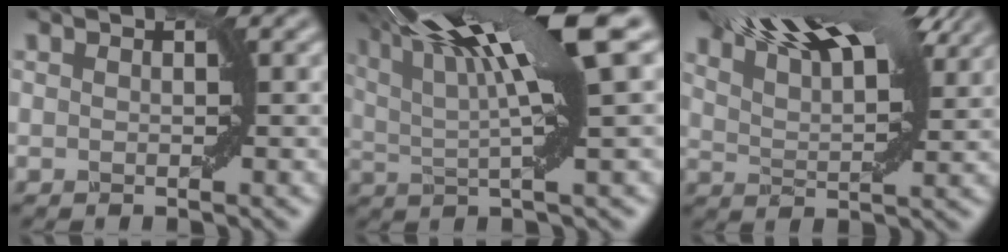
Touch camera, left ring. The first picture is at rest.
{"total": 13.6, "force": [6.0, 2.5, 11.9], "torque": [-0.177, 0.023, 0.096]}
{"total": 13.4, "force": [9.3, 3.9, 8.8], "torque": [-0.138, 0.051, 0.116]}